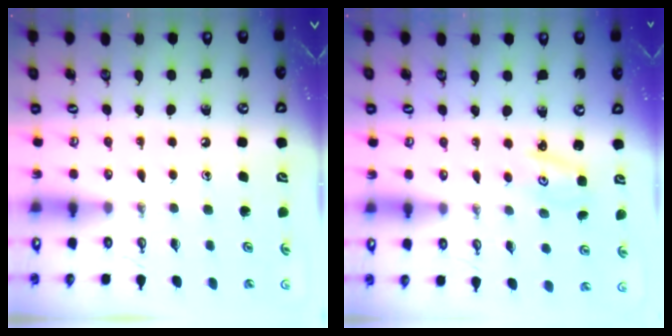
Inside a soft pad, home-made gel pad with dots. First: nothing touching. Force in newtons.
{"total": 2.0, "press": 2.0, "slide": 0.2}